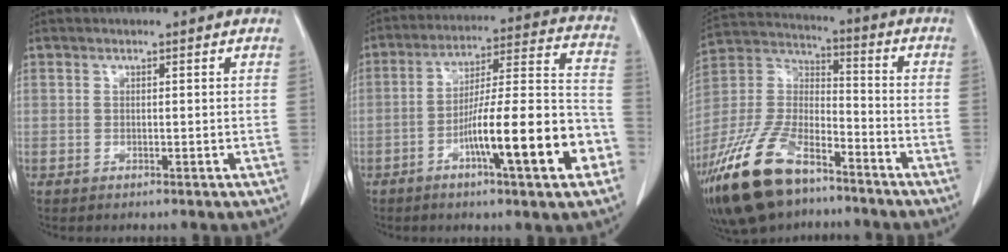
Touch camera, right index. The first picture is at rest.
{"total": 18.0, "force": [-6.9, 1.7, 16.5], "torque": [-0.238, 0.014, -0.105]}
{"total": 18.4, "force": [-12.5, 7.5, 11.1], "torque": [-0.254, -0.004, -0.235]}